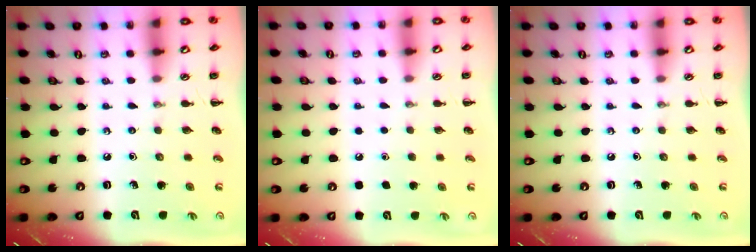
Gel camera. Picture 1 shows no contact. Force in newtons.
{"total": 1.8, "press": 1.7, "slide": 0.1}
{"total": 0.0}